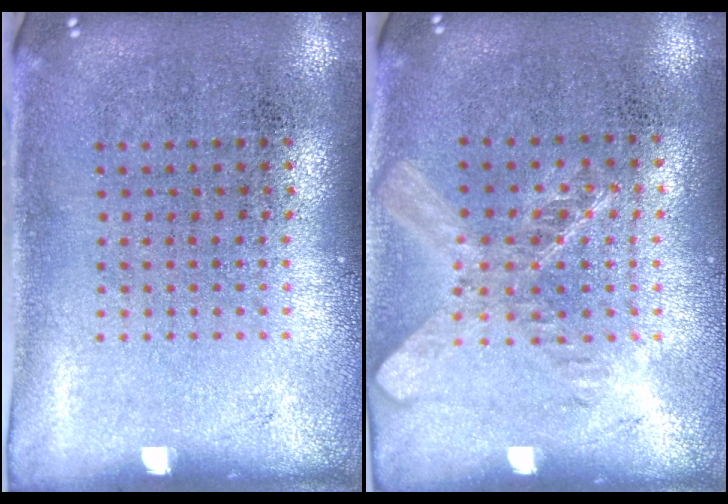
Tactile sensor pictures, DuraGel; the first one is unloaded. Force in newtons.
{"total": 1.5, "press": 1.3, "slide": 0.7}